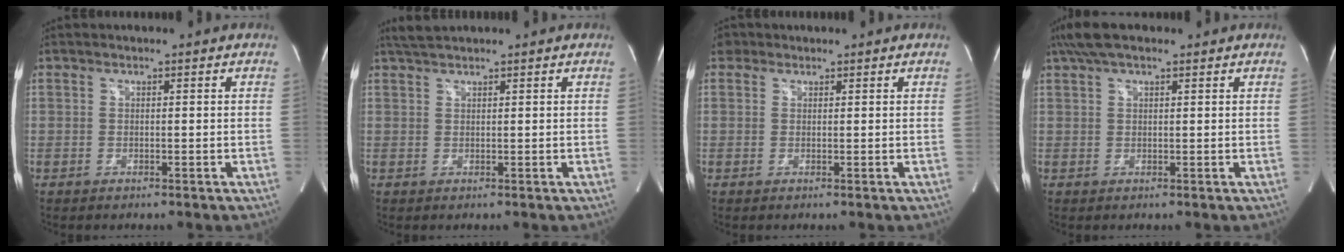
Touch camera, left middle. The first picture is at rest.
{"total": 2.5, "force": [2.3, 0.0, 0.9], "torque": [-0.023, 0.016, 0.046]}
{"total": 1.8, "force": [1.2, 1.4, 0.2], "torque": [-0.001, 0.010, 0.016]}
{"total": 6.1, "force": [4.5, 1.8, 3.7], "torque": [-0.075, 0.032, 0.083]}